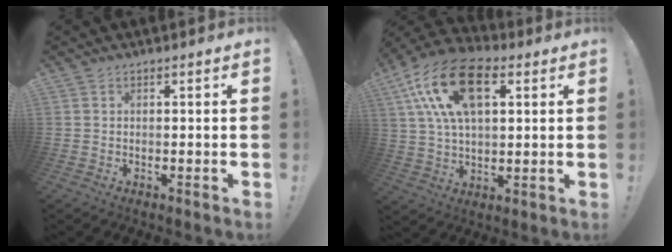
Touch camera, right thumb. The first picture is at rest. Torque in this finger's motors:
{"motor_torque": [1.48, 3.53, 0.58, 0.19, 0.17]}